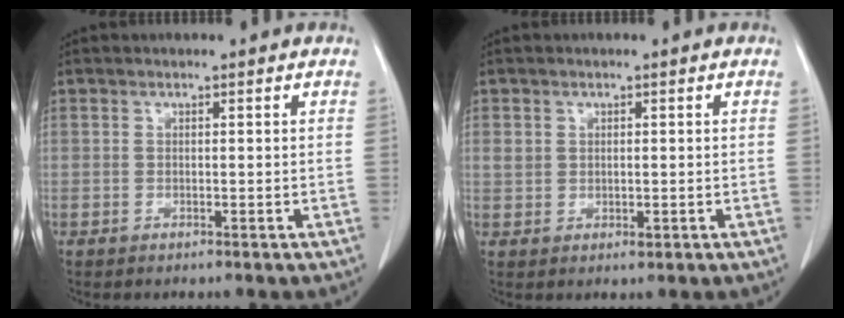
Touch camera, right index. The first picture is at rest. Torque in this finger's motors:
{"motor_torque": [0.18, 0.08, 0.03, 0.02]}